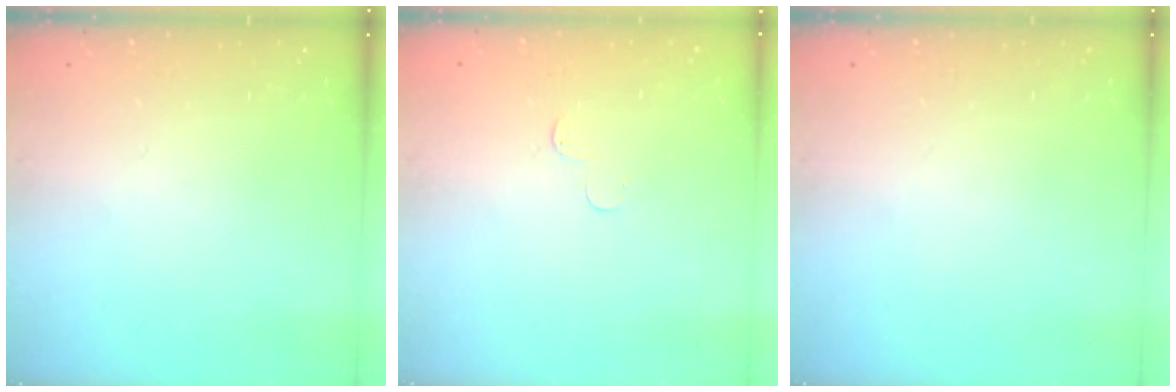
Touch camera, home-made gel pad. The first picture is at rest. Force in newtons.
{"total": 3.6, "press": 3.6, "slide": 0.4}
{"total": 0.0}